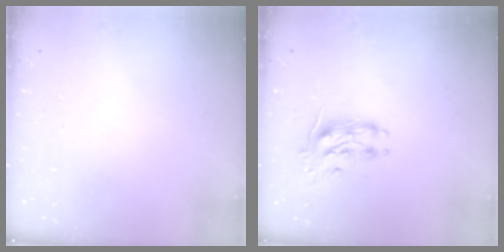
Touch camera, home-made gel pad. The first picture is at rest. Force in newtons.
{"total": 8.7, "press": 8.6, "slide": 0.7}